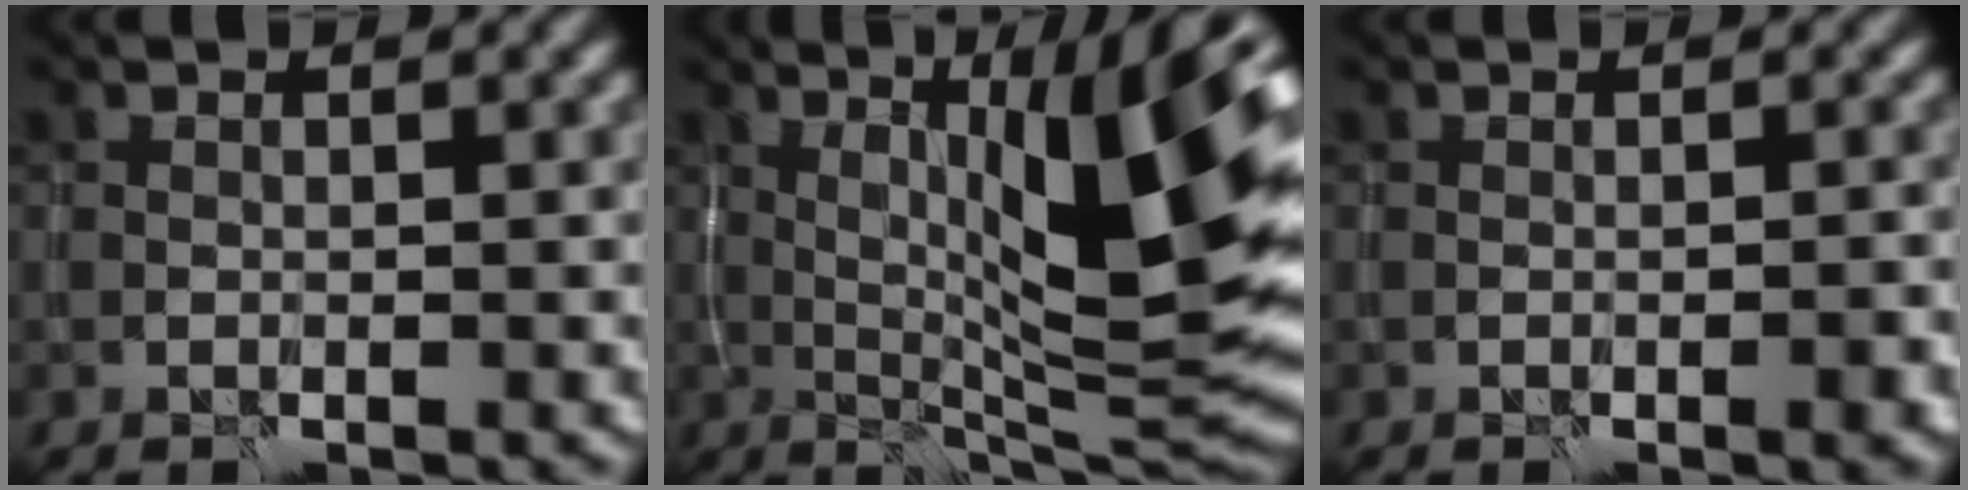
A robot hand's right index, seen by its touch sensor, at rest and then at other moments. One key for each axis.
{"total": 13.8, "fx": 2.9, "fy": 3.0, "fz": 13.1, "tx": -0.186, "ty": -0.001, "tz": 0.051}
{"total": 1.2, "fx": -0.5, "fy": 0.3, "fz": 1.1, "tx": -0.015, "ty": 0.001, "tz": -0.007}